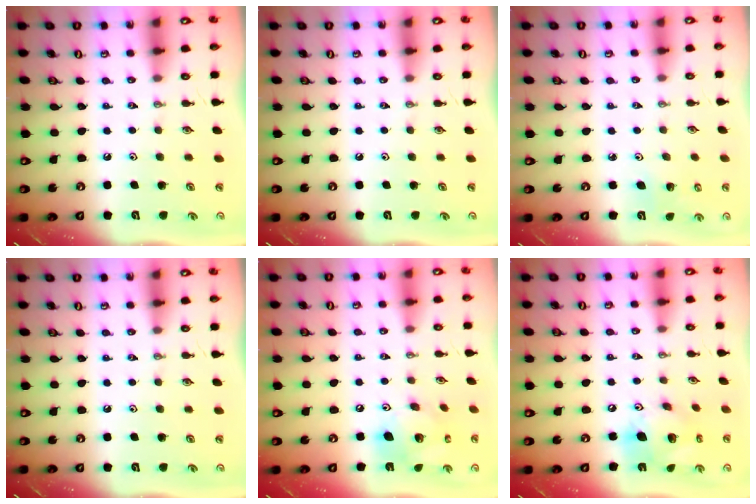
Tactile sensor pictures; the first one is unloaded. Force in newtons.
{"total": 0.0}
{"total": 2.7, "press": 2.7, "slide": 0.3}
{"total": 0.0}
{"total": 15.3, "press": 15.2, "slide": 2.1}
{"total": 15.5, "press": 15.2, "slide": 2.9}